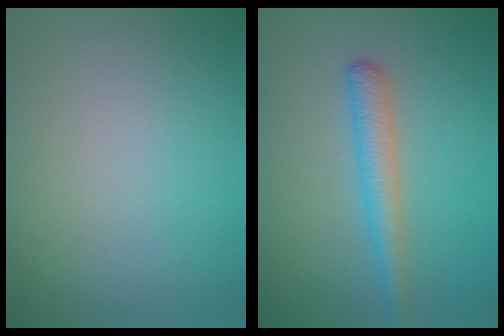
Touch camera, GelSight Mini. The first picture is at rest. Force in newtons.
{"total": 2.8, "press": 2.8, "slide": 0.1}